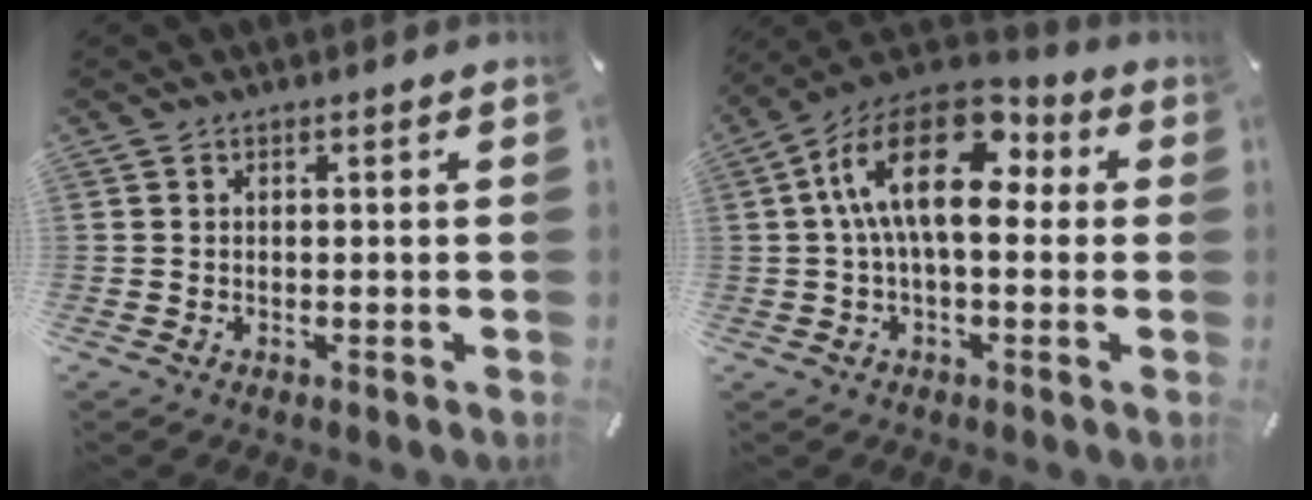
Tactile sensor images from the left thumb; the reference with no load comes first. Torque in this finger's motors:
{"motor_torque": [0.15, 1.73, 2.33, -0.44, 0.59]}